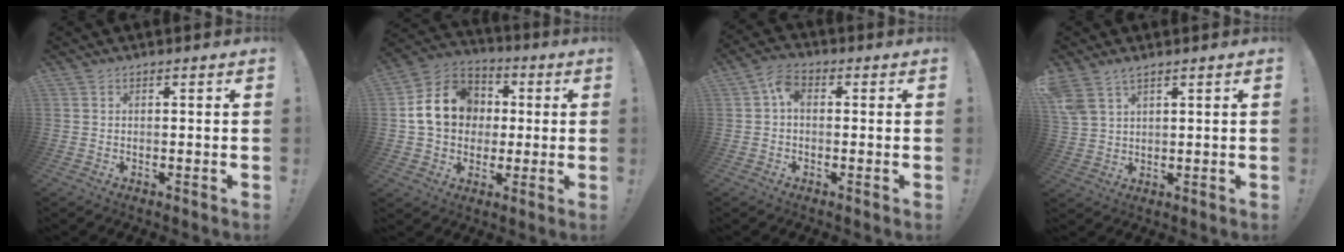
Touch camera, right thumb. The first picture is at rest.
{"total": 16.0, "force": [2.0, 13.5, 8.4], "torque": [-0.123, 0.012, 0.050]}
{"total": 5.1, "force": [0.3, 3.4, 3.8], "torque": [-0.077, 0.009, 0.005]}
{"total": 5.5, "force": [4.1, 2.3, 2.8], "torque": [-0.059, -0.015, 0.082]}